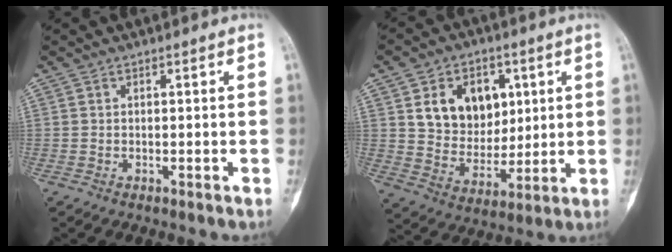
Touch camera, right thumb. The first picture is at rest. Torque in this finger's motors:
{"motor_torque": [1.34, 1.48, 1.19, 0.49, 0.18]}